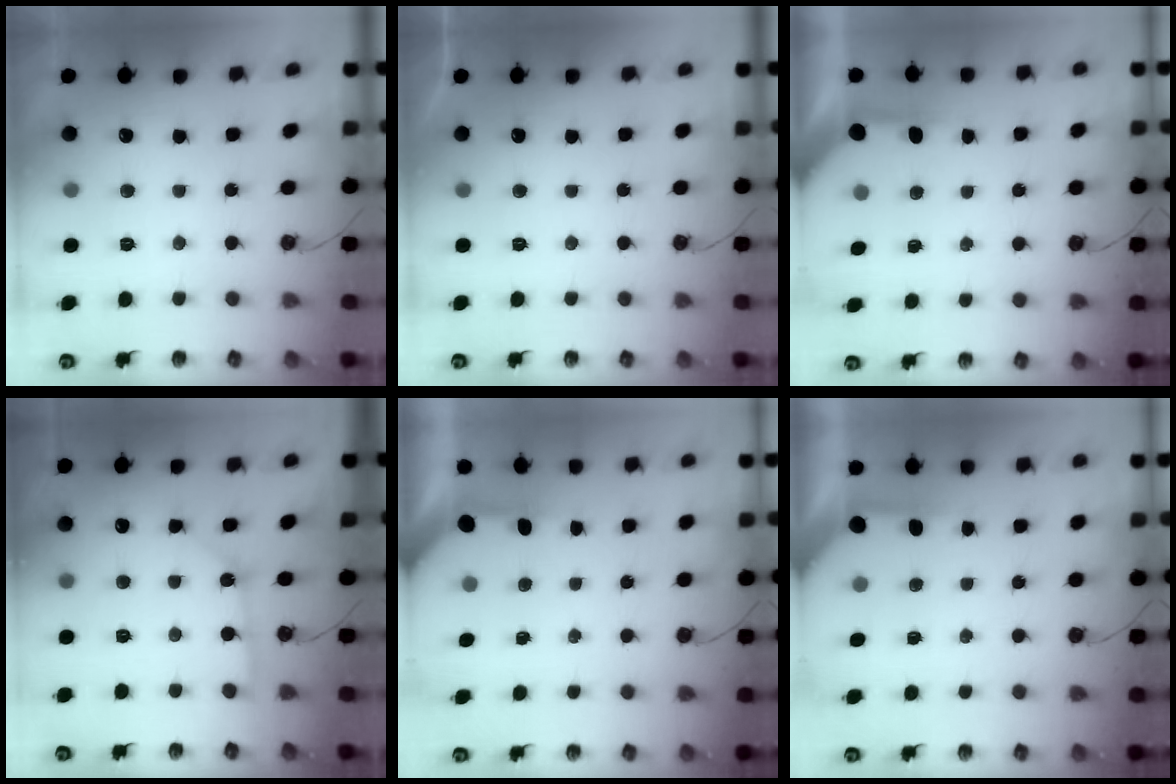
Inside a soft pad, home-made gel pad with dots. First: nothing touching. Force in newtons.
{"total": 0.0}
{"total": 3.8, "press": 3.7, "slide": 0.4}
{"total": 2.9, "press": 2.9, "slide": 0.1}
{"total": 3.2, "press": 3.2, "slide": 0.3}
{"total": 3.7, "press": 3.7, "slide": 0.4}